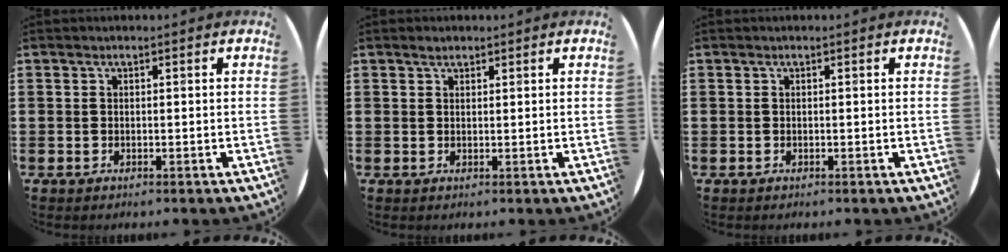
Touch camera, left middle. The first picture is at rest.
{"total": 1.0, "force": [0.9, 0.4, 0.3], "torque": [0.001, 0.000, 0.015]}
{"total": 0.0}